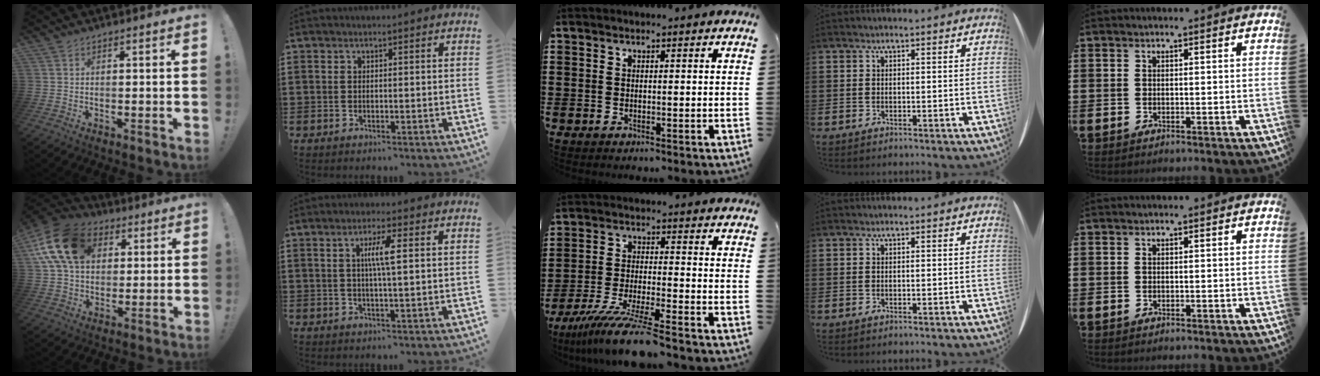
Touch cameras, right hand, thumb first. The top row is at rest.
{"thumb": {"total": 18.5, "force": [6.2, 13.4, 11.1], "torque": [-0.196, -0.008, 0.120]}, "index": {"total": 4.3, "force": [0.7, 0.3, 4.2], "torque": [-0.082, 0.000, 0.007]}, "middle": {"total": 9.3, "force": [-7.9, -0.2, 4.9], "torque": [-0.100, -0.009, -0.152]}}